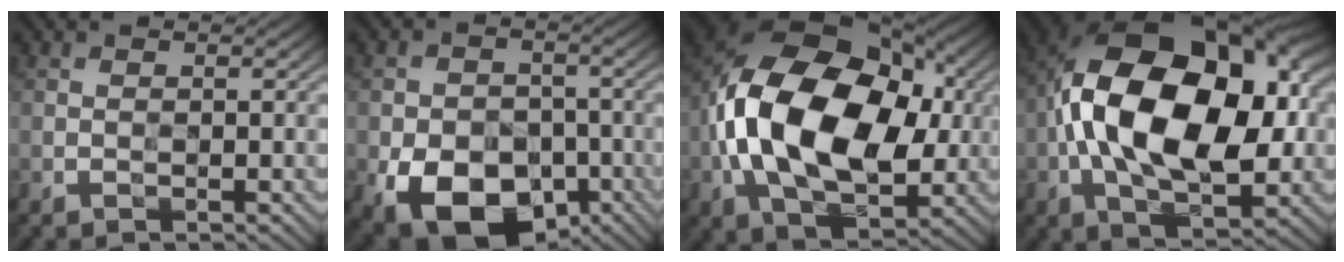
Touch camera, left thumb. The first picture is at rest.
{"total": 12.9, "force": [-5.9, 8.5, 7.7], "torque": [-0.136, -0.037, -0.097]}
{"total": 18.4, "force": [0.0, 12.1, 13.8], "torque": [-0.270, 0.004, 0.001]}
{"total": 19.1, "force": [0.7, 11.1, 15.5], "torque": [-0.291, 0.006, 0.012]}